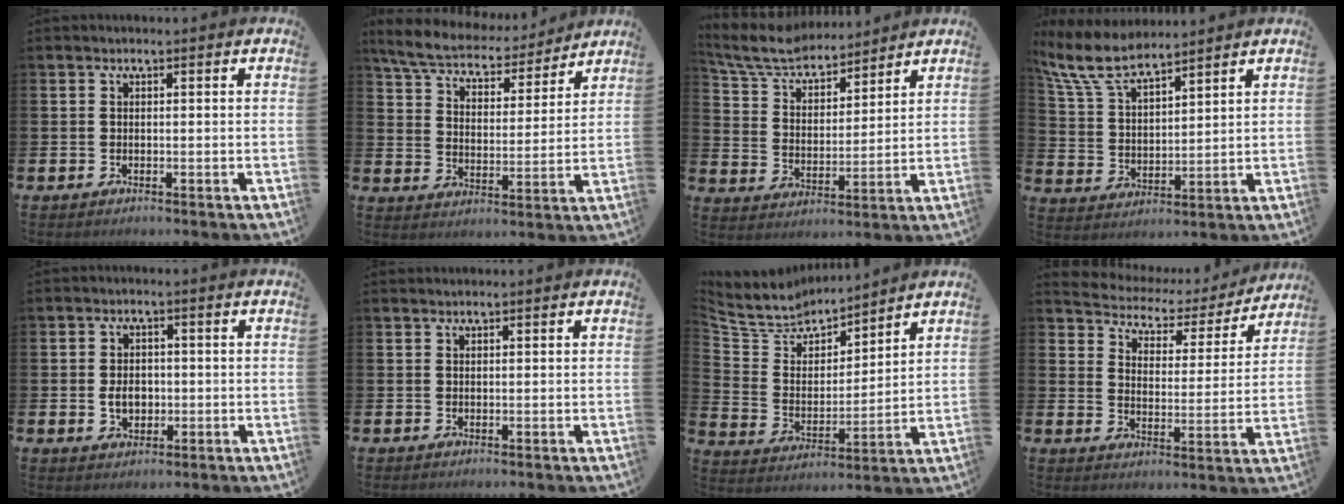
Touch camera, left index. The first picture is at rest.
{"total": 7.6, "force": [7.1, 1.8, 1.9], "torque": [-0.077, -0.046, 0.127]}
{"total": 7.4, "force": [6.9, 2.1, 1.4], "torque": [-0.068, -0.042, 0.123]}
{"total": 8.4, "force": [7.5, 2.1, 3.3], "torque": [-0.097, -0.027, 0.137]}
{"total": 3.3, "force": [-0.3, 2.4, 2.2], "torque": [-0.028, 0.000, -0.013]}
{"total": 0.8, "force": [0.7, 0.2, 0.1], "torque": [0.000, 0.001, 0.013]}
{"total": 7.0, "force": [6.7, 2.2, 0.6], "torque": [-0.062, -0.055, 0.115]}
{"total": 4.0, "force": [3.5, 1.9, 0.4], "torque": [-0.037, -0.028, 0.052]}